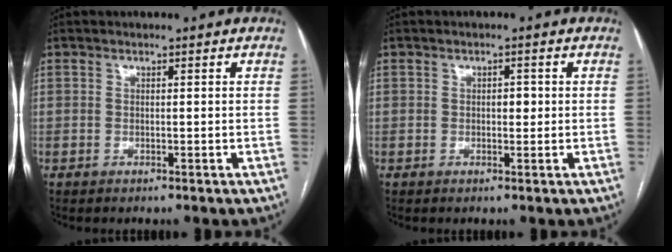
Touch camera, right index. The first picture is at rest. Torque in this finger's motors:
{"motor_torque": [0.79, 0.23, -0.02, 0.03]}